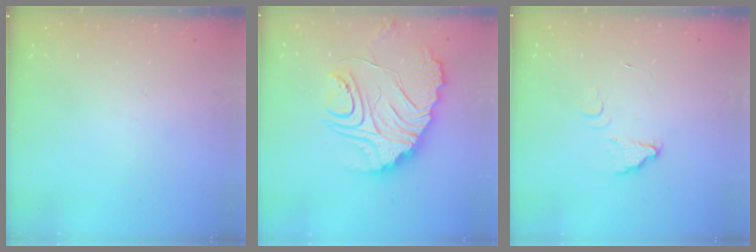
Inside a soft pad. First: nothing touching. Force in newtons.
{"total": 18.9, "press": 18.8, "slide": 1.8}
{"total": 3.7, "press": 3.7, "slide": 0.3}